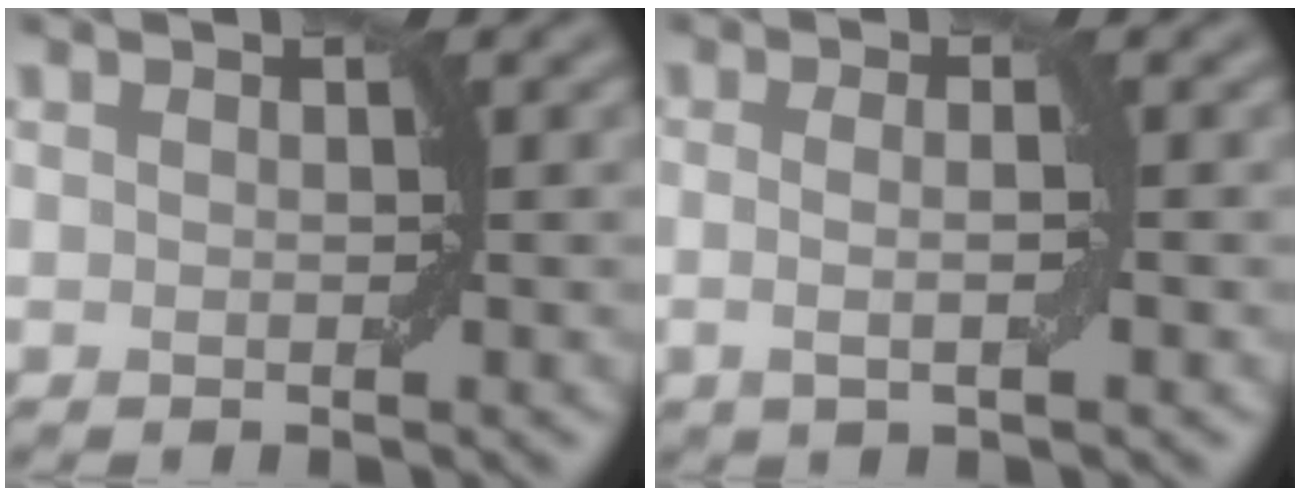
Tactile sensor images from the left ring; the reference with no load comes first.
{"total": 2.4, "force": [-0.1, 0.6, 2.3], "torque": [-0.036, -0.003, -0.008]}